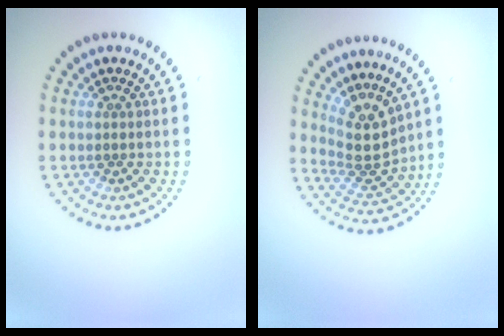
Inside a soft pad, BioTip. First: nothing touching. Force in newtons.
{"total": 3.7, "press": 2.7, "slide": 2.4}